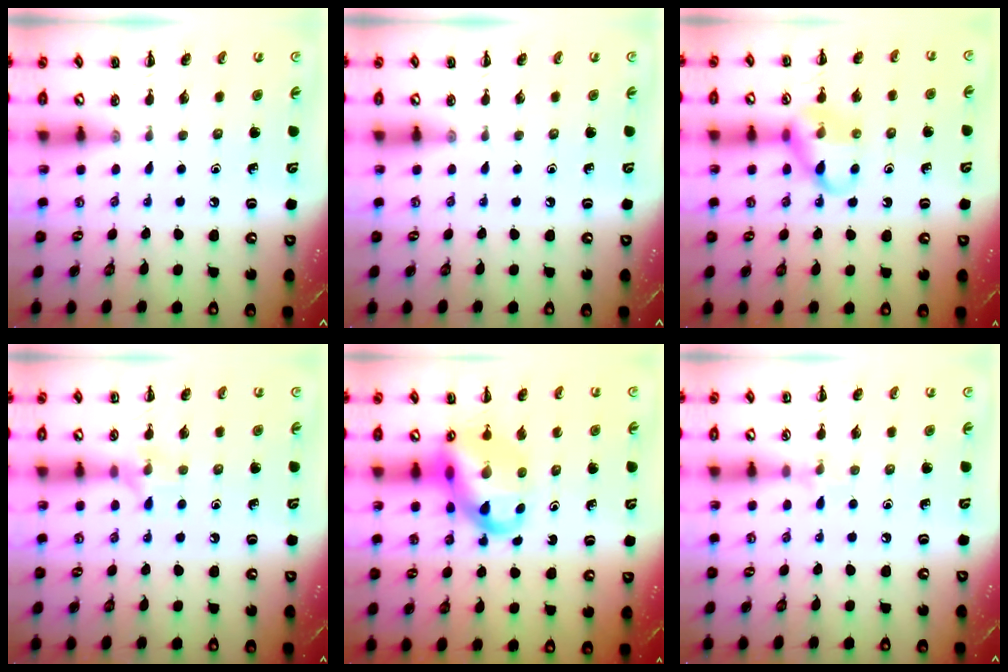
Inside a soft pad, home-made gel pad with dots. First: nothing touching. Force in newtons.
{"total": 0.0}
{"total": 13.0, "press": 12.9, "slide": 2.0}
{"total": 7.2, "press": 7.0, "slide": 1.5}
{"total": 14.5, "press": 14.0, "slide": 3.7}
{"total": 4.8, "press": 4.5, "slide": 1.7}